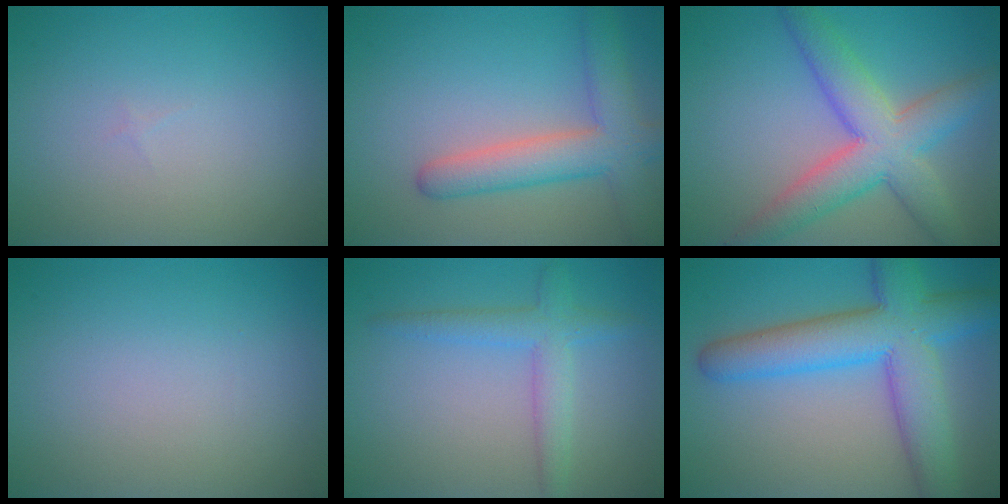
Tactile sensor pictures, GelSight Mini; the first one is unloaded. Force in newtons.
{"total": 5.4, "press": 5.4, "slide": 0.3}
{"total": 7.3, "press": 7.3, "slide": 0.4}
{"total": 0.0}
{"total": 3.2, "press": 3.2, "slide": 0.1}
{"total": 9.0, "press": 9.0, "slide": 0.5}